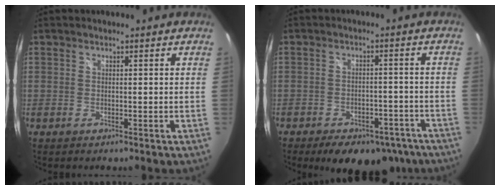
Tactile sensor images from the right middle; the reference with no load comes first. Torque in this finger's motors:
{"motor_torque": [1.07, -1.07, 0.24, 0.06]}